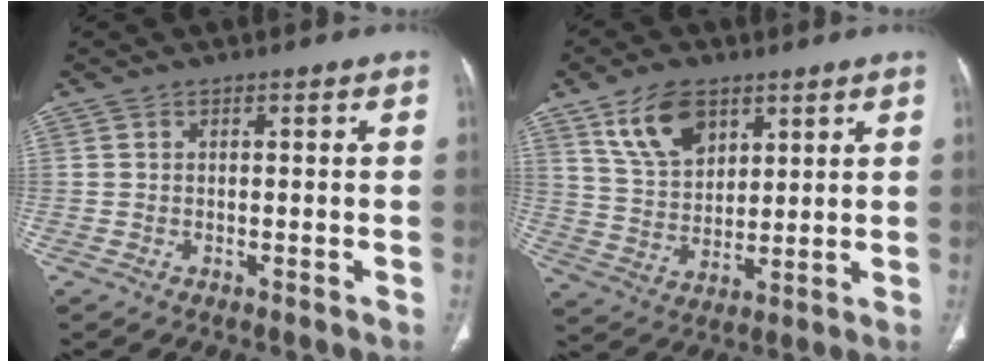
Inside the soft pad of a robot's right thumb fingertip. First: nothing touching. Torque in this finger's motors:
{"motor_torque": [-0.08, 0.09, 0.21, 0.21, 0.25]}